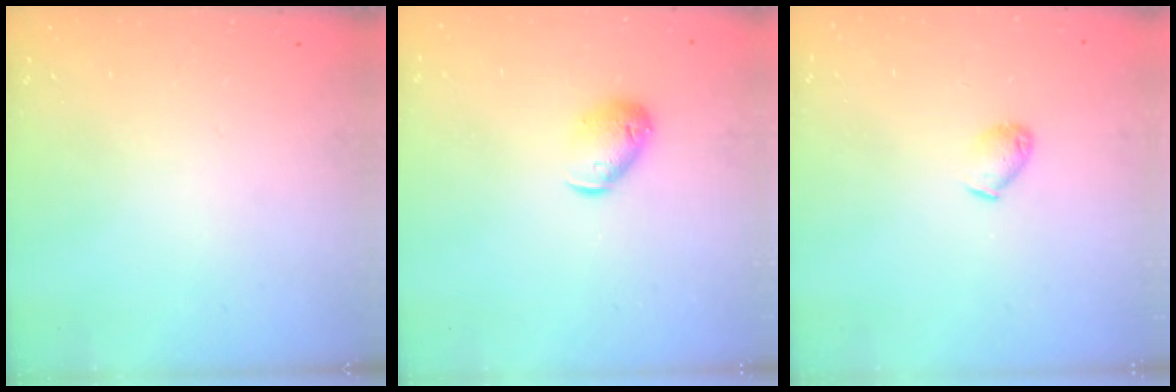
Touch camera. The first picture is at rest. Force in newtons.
{"total": 8.4, "press": 8.3, "slide": 1.4}
{"total": 4.7, "press": 4.6, "slide": 0.9}